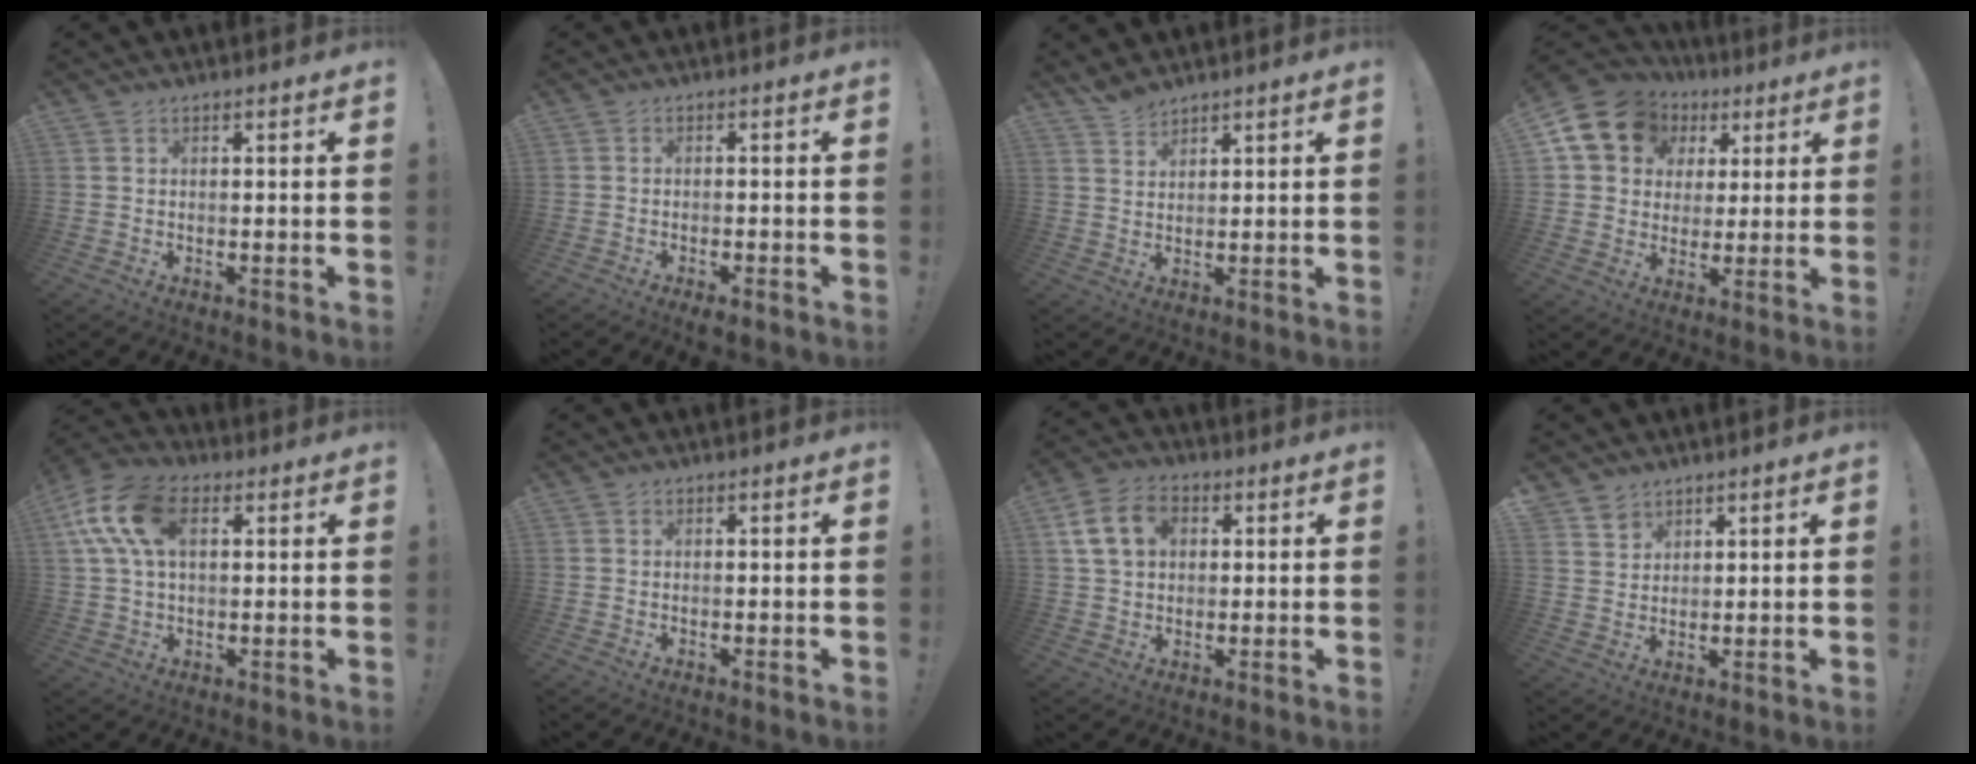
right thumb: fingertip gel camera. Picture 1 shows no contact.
{"total": 2.1, "force": [-1.8, 0.1, 1.1], "torque": [-0.012, 0.005, -0.030]}
{"total": 3.7, "force": [3.4, 1.1, 1.0], "torque": [-0.019, -0.021, 0.064]}
{"total": 14.6, "force": [5.9, 11.9, 6.2], "torque": [-0.091, -0.023, 0.118]}
{"total": 15.0, "force": [4.5, 9.1, 11.0], "torque": [-0.210, 0.003, 0.088]}
{"total": 0.0}
{"total": 11.9, "force": [3.4, 8.6, 7.6], "torque": [-0.135, 0.004, 0.067]}
{"total": 4.1, "force": [3.2, 2.4, 0.5], "torque": [-0.013, -0.020, 0.063]}